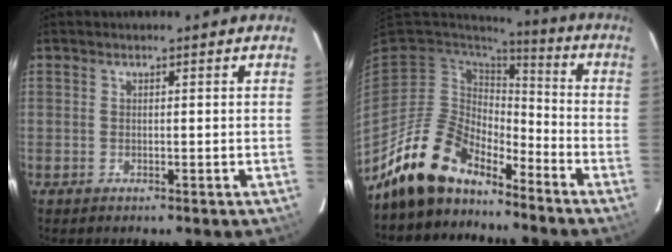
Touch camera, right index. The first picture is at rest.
{"total": 14.4, "force": [-12.1, 5.9, 5.3], "torque": [-0.113, 0.010, -0.222]}